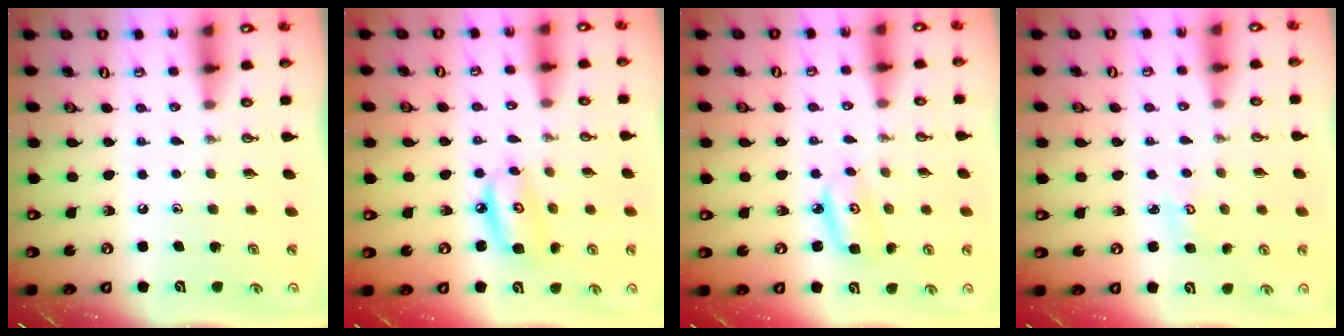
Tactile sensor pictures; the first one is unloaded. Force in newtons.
{"total": 7.8, "press": 7.8, "slide": 0.8}
{"total": 4.2, "press": 4.2, "slide": 0.3}
{"total": 2.7, "press": 2.7, "slide": 0.3}